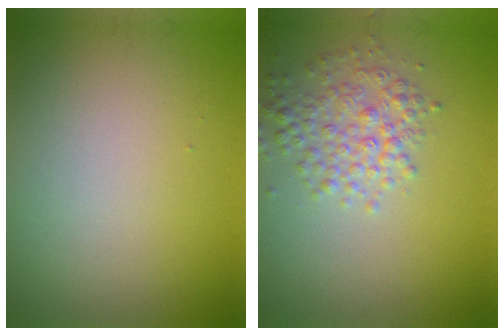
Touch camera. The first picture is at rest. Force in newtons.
{"total": 3.3, "press": 3.3, "slide": 0.1}